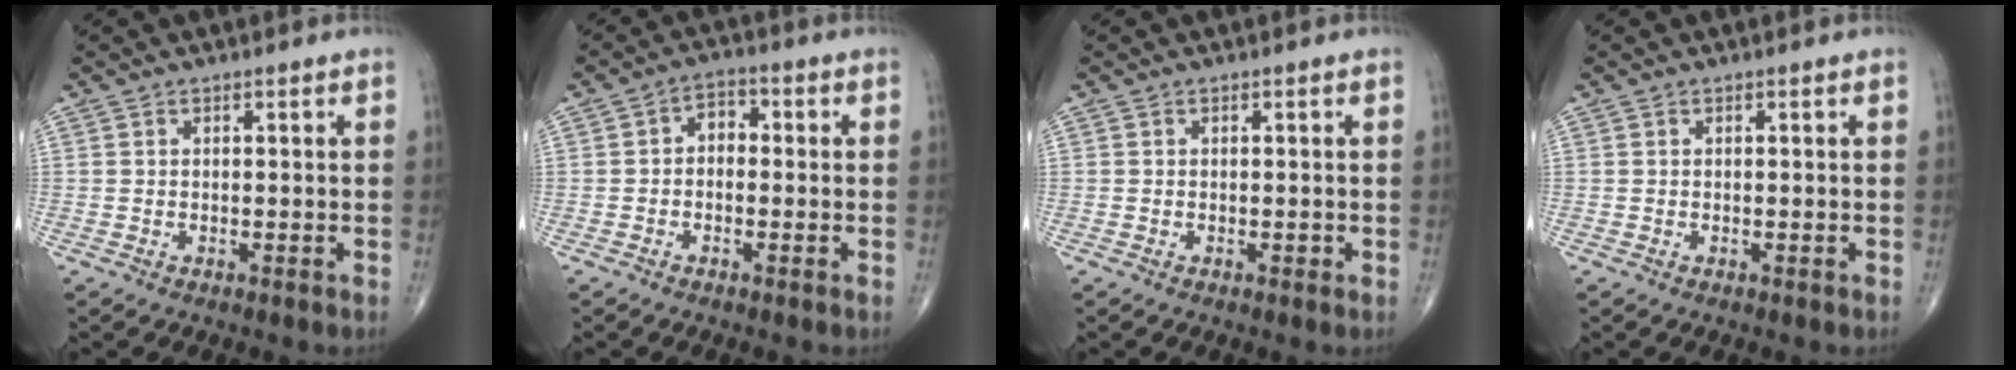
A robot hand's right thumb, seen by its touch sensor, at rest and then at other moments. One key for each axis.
{"total": 3.7, "fx": -0.3, "fy": 2.6, "fz": 2.6, "tx": -0.027, "ty": 0.016, "tz": -0.018}
{"total": 0.5, "fx": -0.2, "fy": 0.3, "fz": 0.4, "tx": -0.002, "ty": 0.000, "tz": -0.005}
{"total": 0.0}